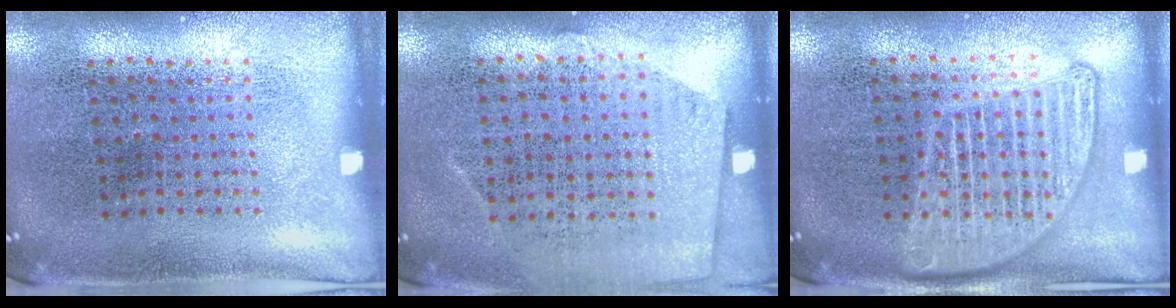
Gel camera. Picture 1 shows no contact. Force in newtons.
{"total": 0.6, "press": 0.2, "slide": 0.6}
{"total": 1.8, "press": 1.8, "slide": 0.3}